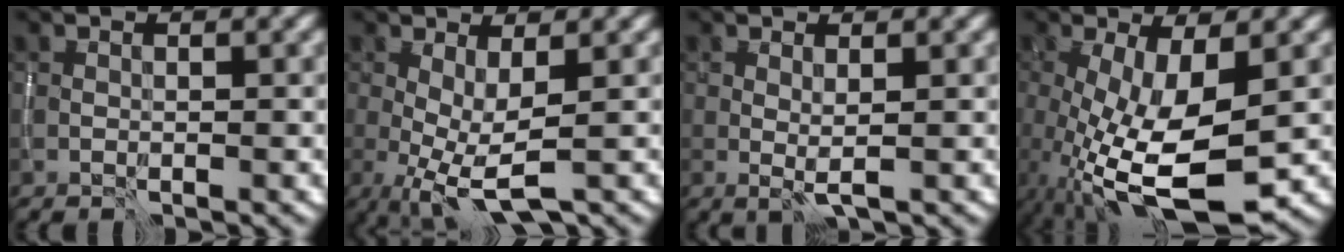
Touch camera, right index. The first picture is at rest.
{"total": 4.6, "force": [-1.1, 1.5, 4.2], "torque": [-0.090, -0.008, -0.019]}
{"total": 1.1, "force": [0.2, 0.0, 1.1], "torque": [-0.019, -0.004, 0.005]}
{"total": 10.6, "force": [-2.5, 3.9, 9.5], "torque": [-0.187, -0.022, -0.042]}